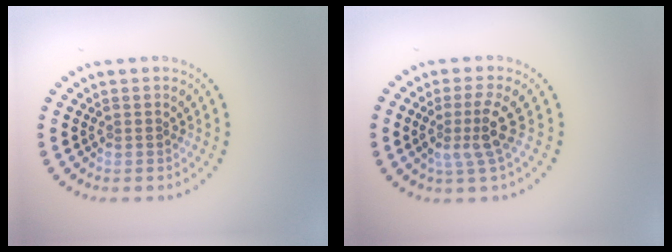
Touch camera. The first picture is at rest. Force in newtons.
{"total": 3.2, "press": 2.2, "slide": 2.3}